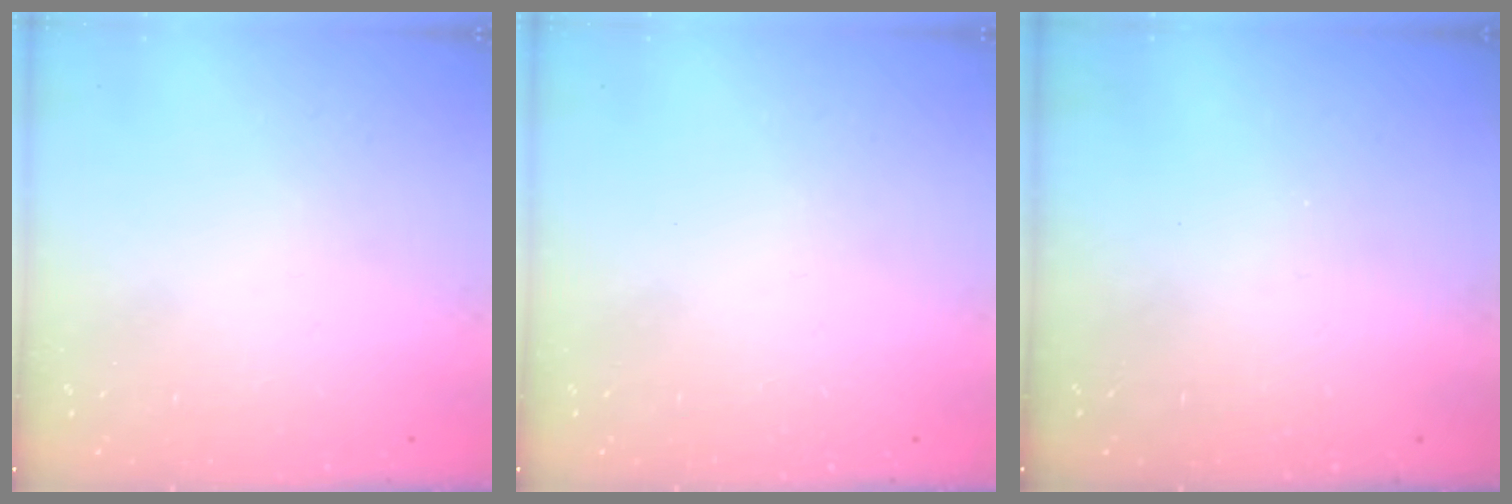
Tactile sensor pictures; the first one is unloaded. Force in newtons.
{"total": 0.0}
{"total": 0.0}